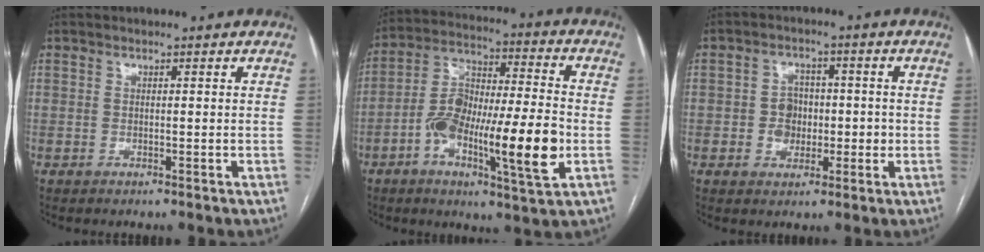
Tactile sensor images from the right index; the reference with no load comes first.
{"total": 17.0, "force": [-4.9, 3.0, 16.0], "torque": [-0.287, 0.005, -0.084]}
{"total": 4.8, "force": [-0.6, 4.2, 2.3], "torque": [-0.032, 0.016, -0.006]}